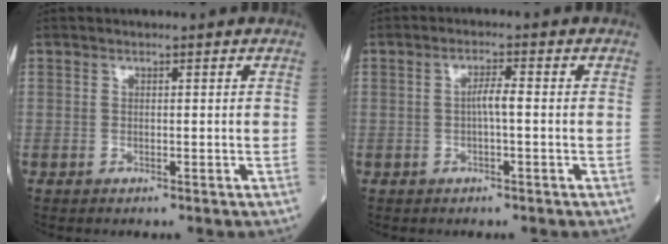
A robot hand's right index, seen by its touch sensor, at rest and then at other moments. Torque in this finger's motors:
{"motor_torque": [0.44, -0.06, 0.34, 0.09]}